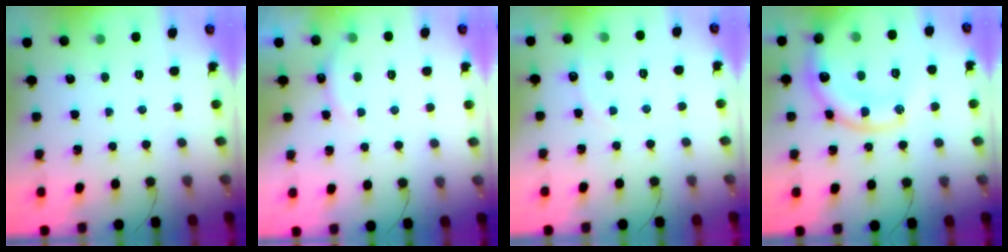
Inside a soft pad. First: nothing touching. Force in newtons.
{"total": 7.2, "press": 7.2, "slide": 1.0}
{"total": 6.1, "press": 5.9, "slide": 1.5}
{"total": 19.6, "press": 19.4, "slide": 2.7}